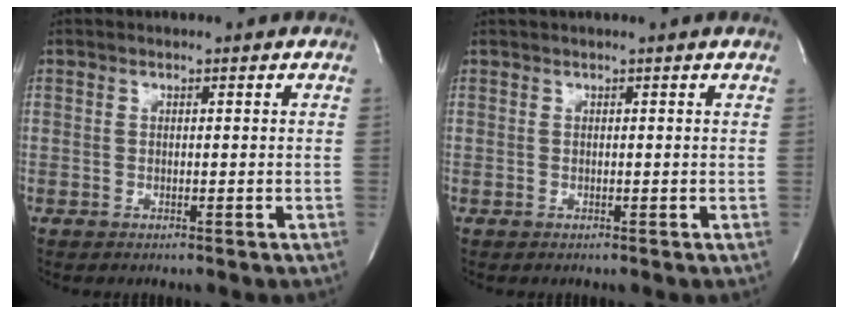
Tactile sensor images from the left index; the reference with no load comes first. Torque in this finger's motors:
{"motor_torque": [-0.03, 0.15, -0.03, -0.01]}